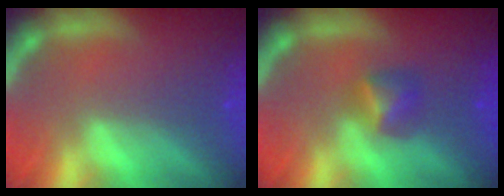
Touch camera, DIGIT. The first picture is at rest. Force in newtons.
{"total": 2.4}